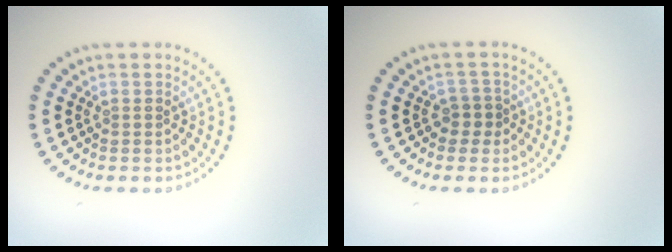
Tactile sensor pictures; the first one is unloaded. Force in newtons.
{"total": 1.7, "press": 1.4, "slide": 0.9}